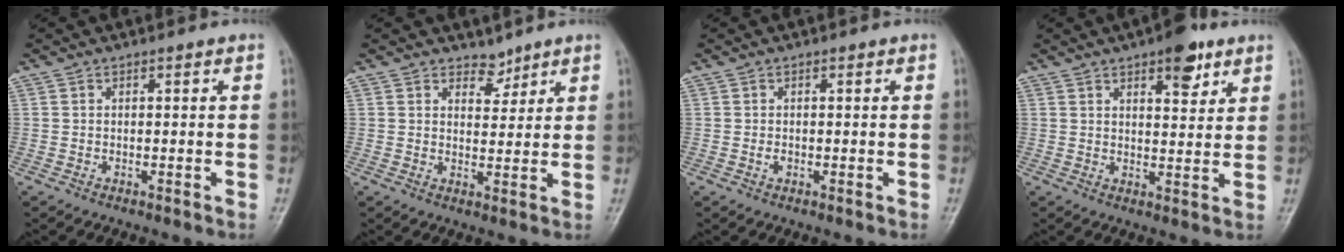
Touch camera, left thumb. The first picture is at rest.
{"total": 3.2, "force": [2.7, 1.8, 0.5], "torque": [0.013, -0.020, 0.041]}
{"total": 1.0, "force": [-0.2, 0.8, 0.6], "torque": [-0.008, 0.000, -0.005]}
{"total": 7.6, "force": [4.5, 3.2, 5.3], "torque": [-0.049, -0.020, 0.058]}